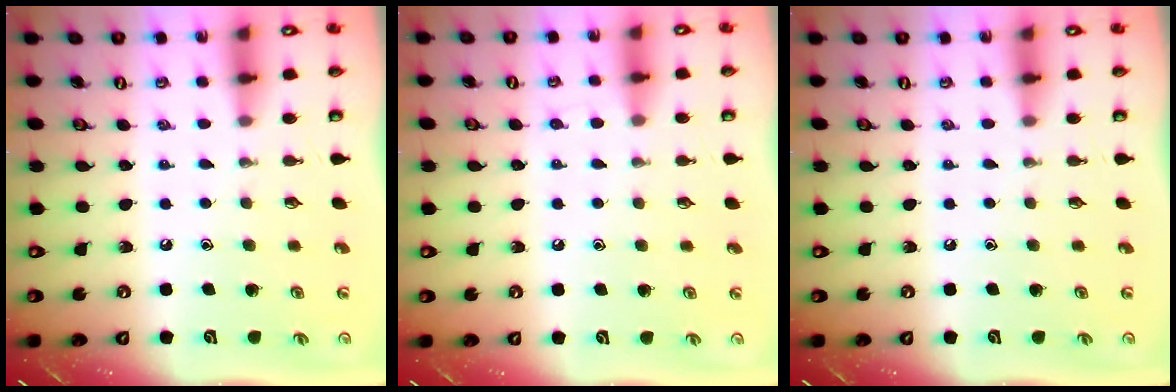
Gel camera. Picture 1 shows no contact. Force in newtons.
{"total": 4.0, "press": 4.0, "slide": 0.5}
{"total": 0.0}